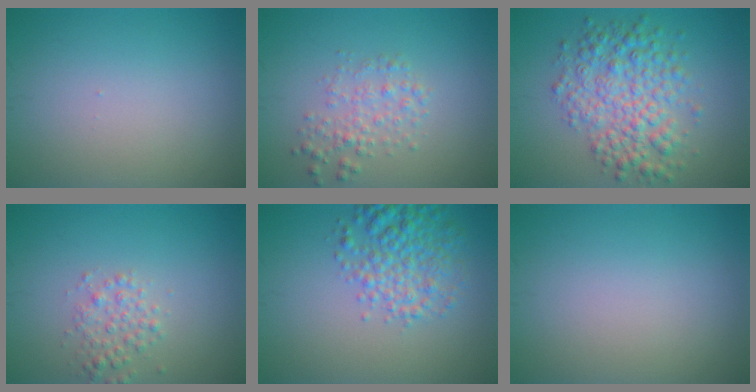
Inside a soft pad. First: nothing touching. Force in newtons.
{"total": 2.3, "press": 2.3, "slide": 0.0}
{"total": 5.9, "press": 5.9, "slide": 0.0}
{"total": 2.1, "press": 2.1, "slide": 0.0}
{"total": 4.6, "press": 4.6, "slide": 0.2}
{"total": 0.0}